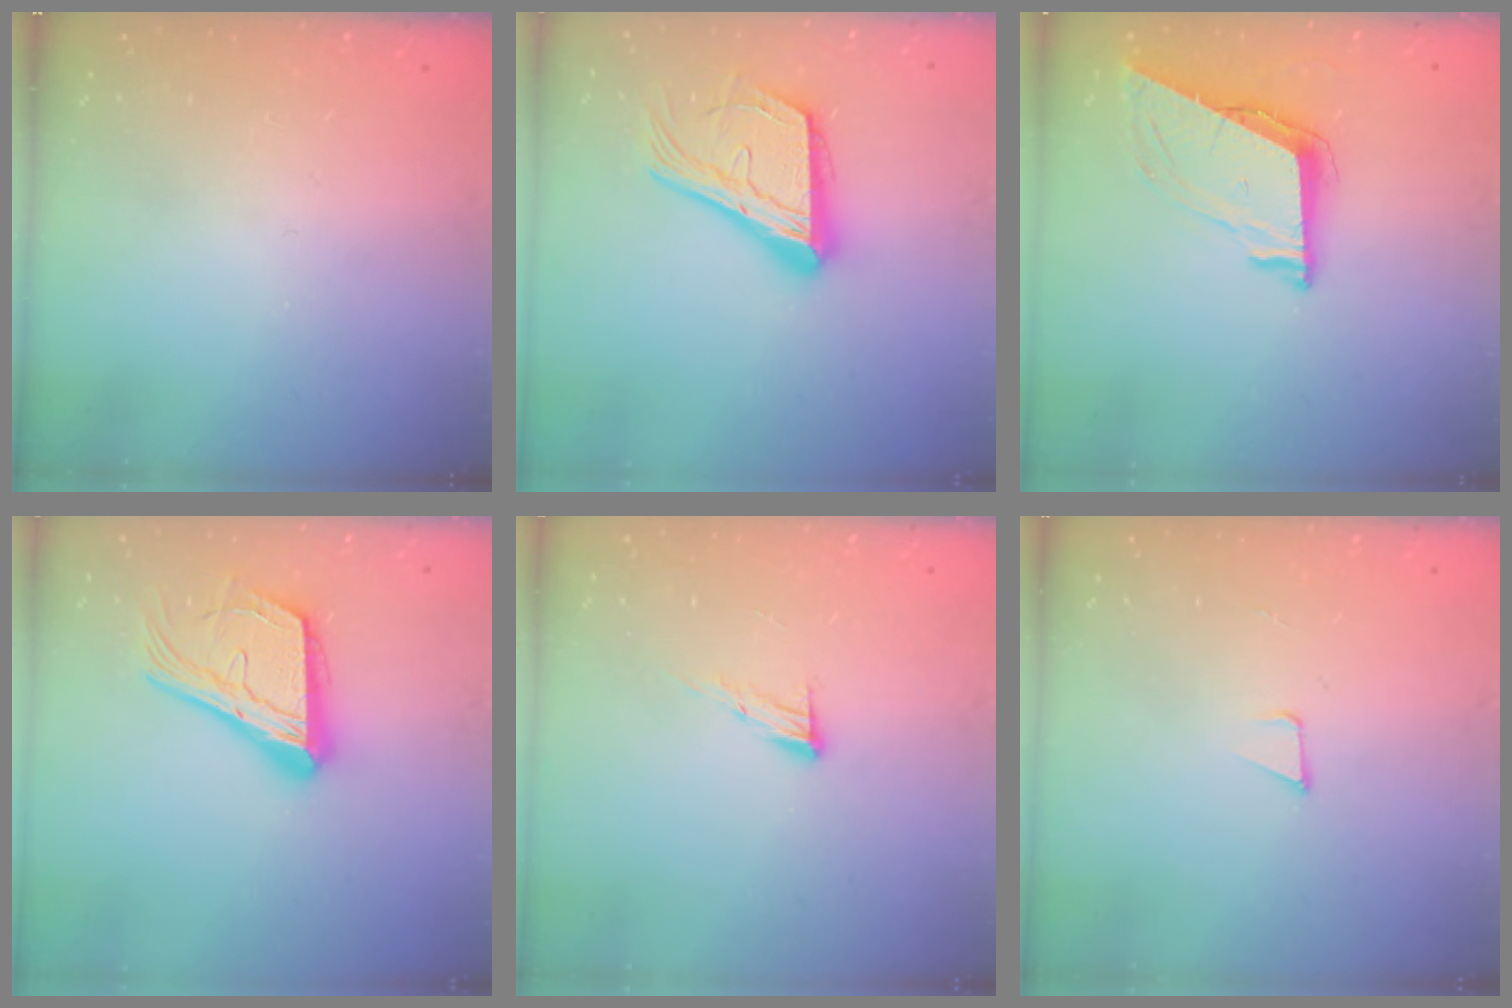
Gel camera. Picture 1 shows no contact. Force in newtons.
{"total": 21.0, "press": 20.9, "slide": 2.7}
{"total": 9.0, "press": 8.4, "slide": 3.2}
{"total": 21.0, "press": 20.9, "slide": 2.7}
{"total": 8.3, "press": 8.2, "slide": 1.3}
{"total": 3.4, "press": 2.2, "slide": 2.6}